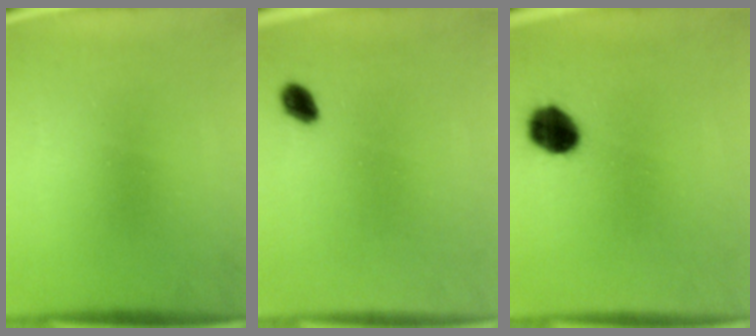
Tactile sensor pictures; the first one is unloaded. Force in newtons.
{"total": 2.8}
{"total": 8.8}